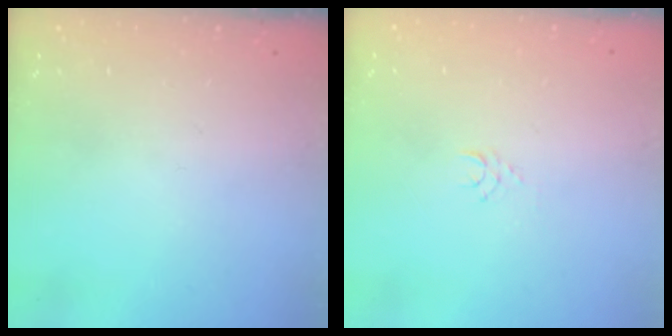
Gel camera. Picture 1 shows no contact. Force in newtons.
{"total": 4.8, "press": 4.8, "slide": 0.3}